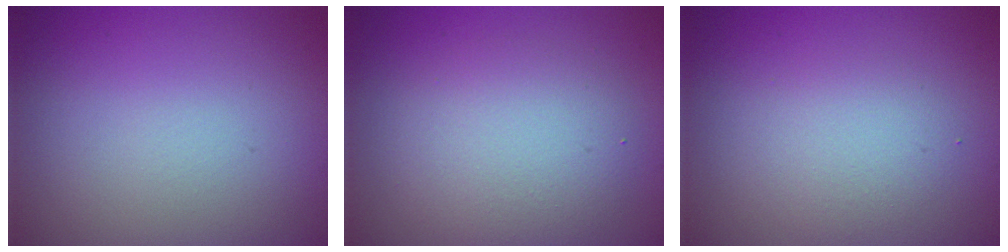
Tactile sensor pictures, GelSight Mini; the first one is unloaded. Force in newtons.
{"total": 4.2, "press": 4.2, "slide": 0.3}
{"total": 2.4, "press": 2.4, "slide": 0.3}